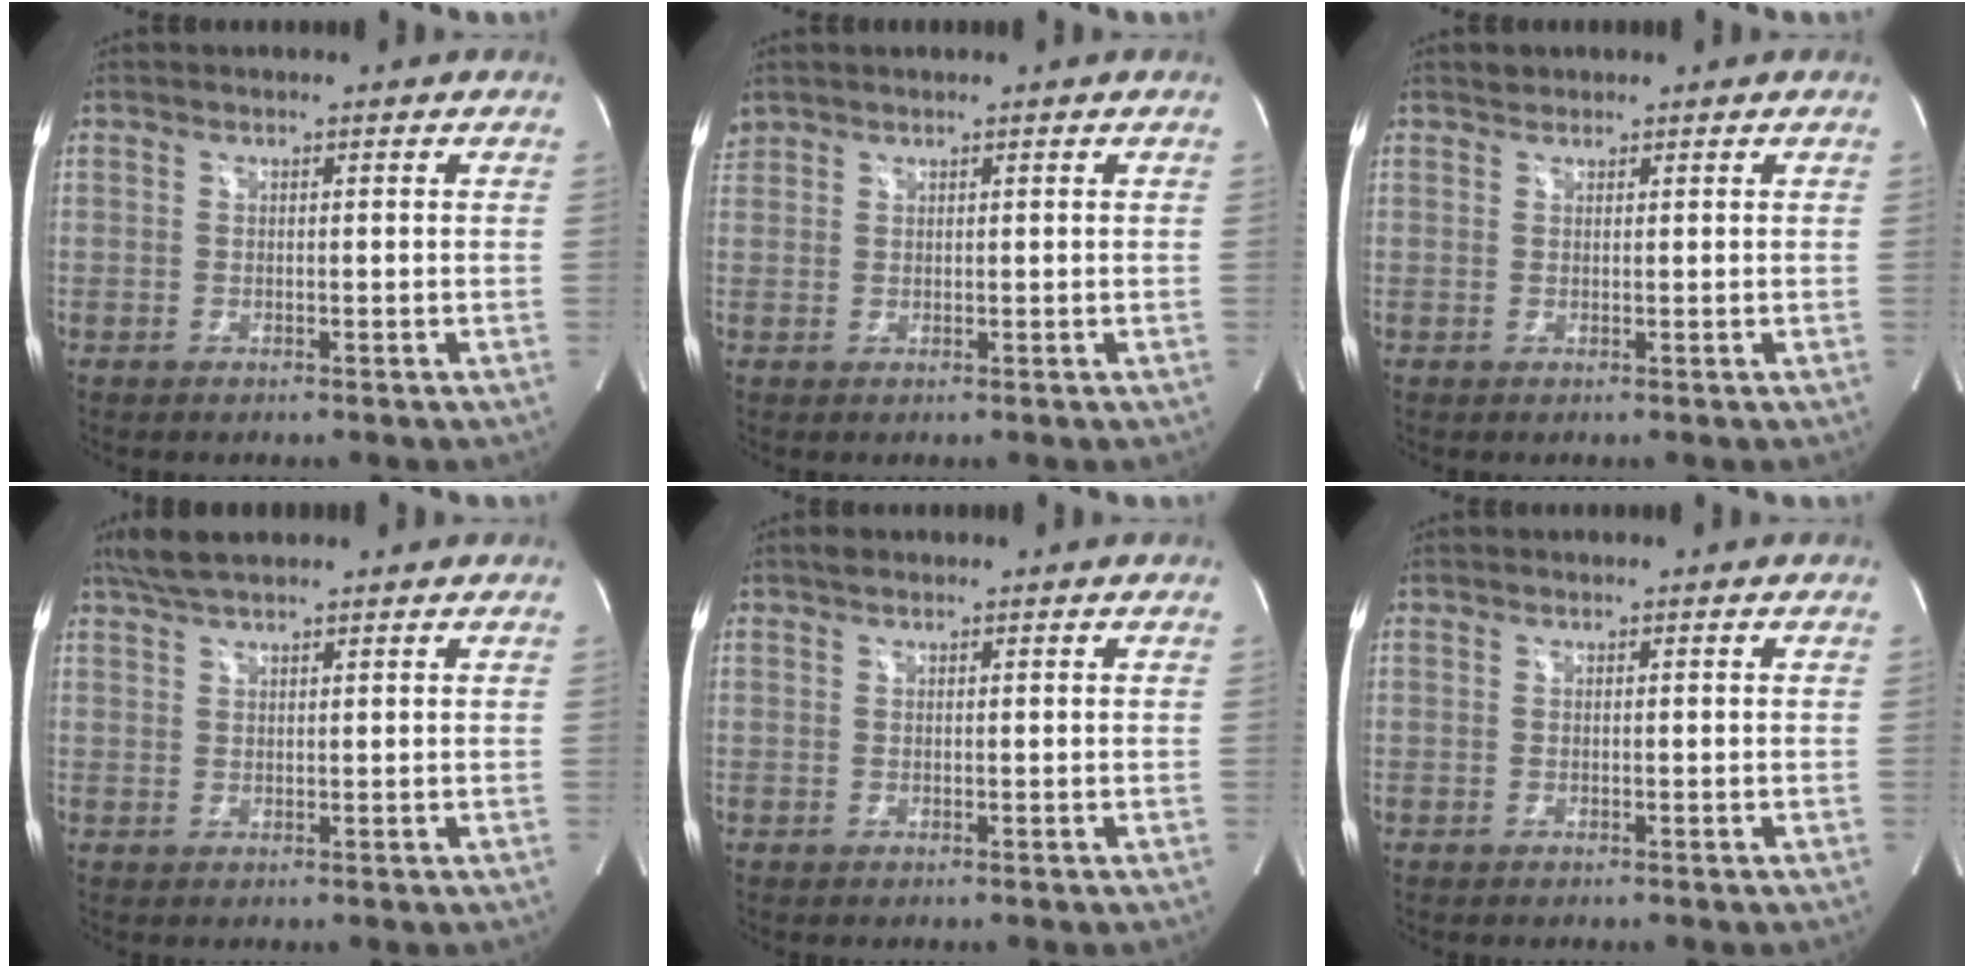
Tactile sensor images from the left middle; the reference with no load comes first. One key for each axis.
{"total": 1.6, "fx": 1.4, "fy": 0.8, "fz": 0.1, "tx": -0.008, "ty": 0.017, "tz": 0.032}
{"total": 1.0, "fx": 0.8, "fy": 0.5, "fz": 0.0, "tx": -0.003, "ty": 0.004, "tz": 0.013}
{"total": 5.2, "fx": 4.3, "fy": 0.8, "fz": 2.8, "tx": -0.060, "ty": 0.024, "tz": 0.081}
{"total": 0.9, "fx": 0.7, "fy": 0.3, "fz": 0.4, "tx": -0.016, "ty": 0.014, "tz": 0.013}
{"total": 0.0}